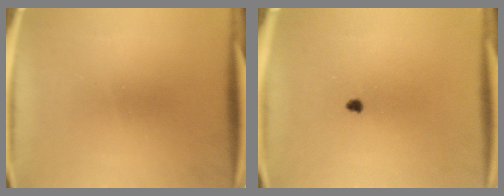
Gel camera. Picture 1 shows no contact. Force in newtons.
{"total": 1.0}